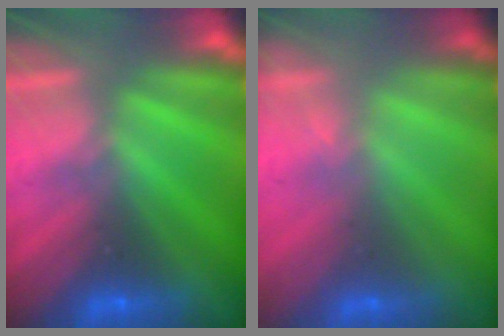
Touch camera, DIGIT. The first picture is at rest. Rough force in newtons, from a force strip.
{"total": 1.5}